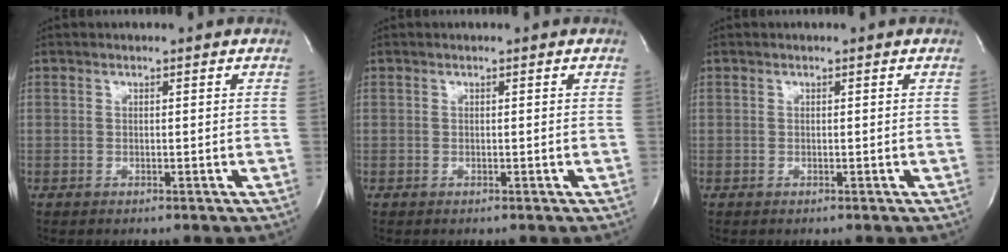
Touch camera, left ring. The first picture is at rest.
{"total": 0.0}
{"total": 0.0}